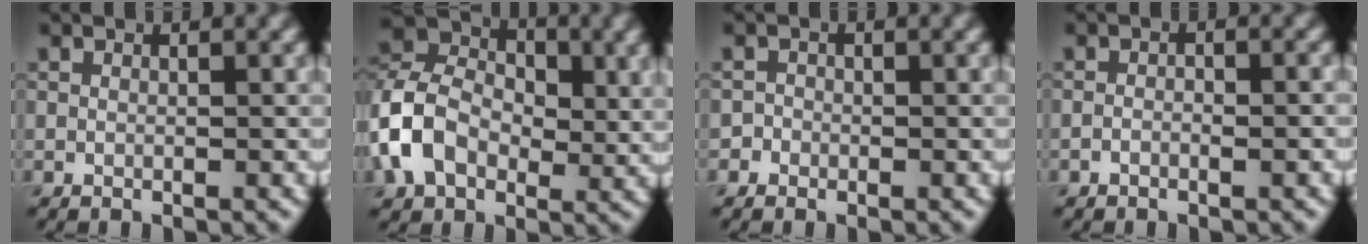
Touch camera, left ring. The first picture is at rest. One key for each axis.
{"total": 8.5, "fx": -1.2, "fy": 6.4, "fz": 5.5, "tx": -0.103, "ty": 0.013, "tz": -0.040}
{"total": 1.0, "fx": -0.5, "fy": 0.9, "fz": 0.0, "tx": 0.011, "ty": 0.001, "tz": -0.012}
{"total": 1.2, "fx": -0.6, "fy": 0.4, "fz": 0.9, "tx": -0.013, "ty": 0.003, "tz": -0.012}